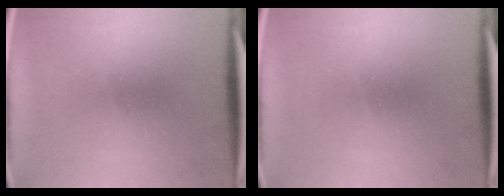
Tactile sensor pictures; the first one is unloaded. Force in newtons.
{"total": 0.0}